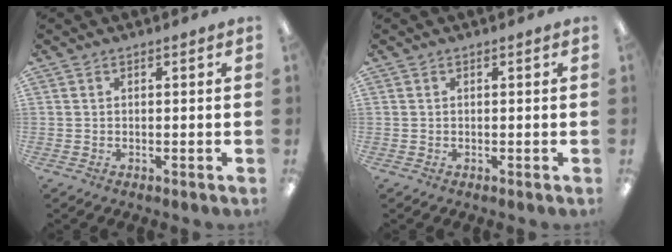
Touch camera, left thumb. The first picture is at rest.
{"total": 0.0}